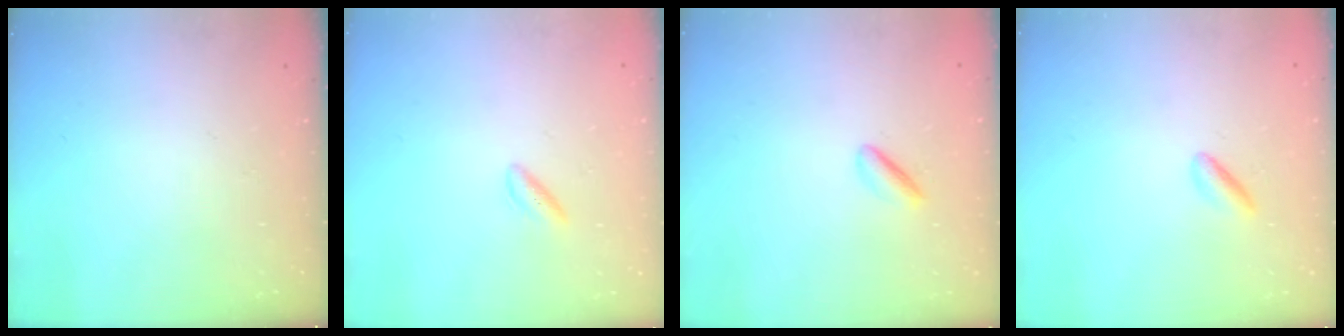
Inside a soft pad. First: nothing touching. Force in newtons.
{"total": 2.5, "press": 2.1, "slide": 1.2}
{"total": 1.8, "press": 1.7, "slide": 0.6}
{"total": 1.5, "press": 1.3, "slide": 0.8}